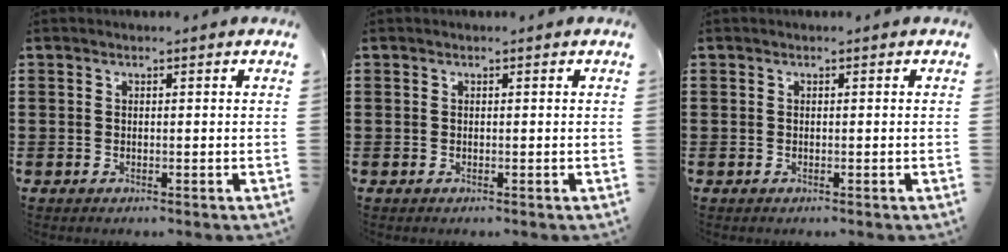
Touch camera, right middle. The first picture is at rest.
{"total": 0.0}
{"total": 0.0}